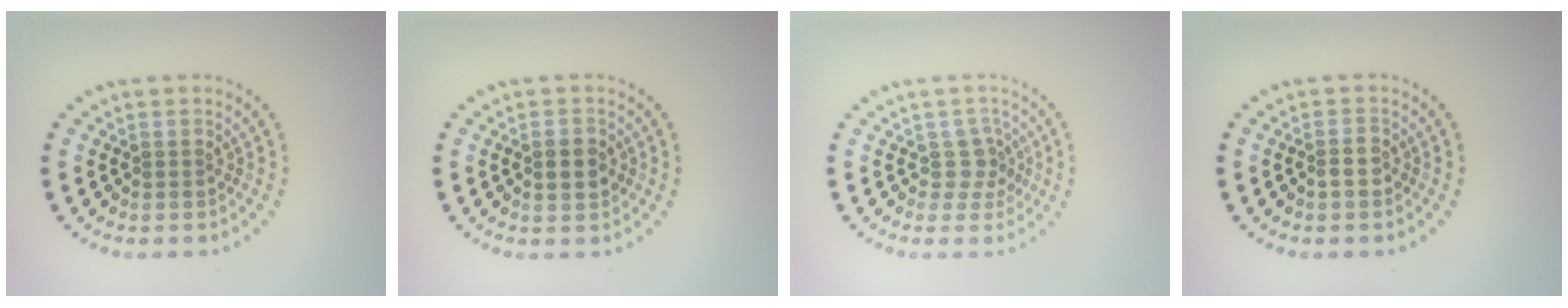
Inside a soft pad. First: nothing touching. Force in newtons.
{"total": 2.3, "press": 2.3, "slide": 0.2}
{"total": 2.1, "press": 1.6, "slide": 1.3}
{"total": 1.4, "press": 1.2, "slide": 0.7}